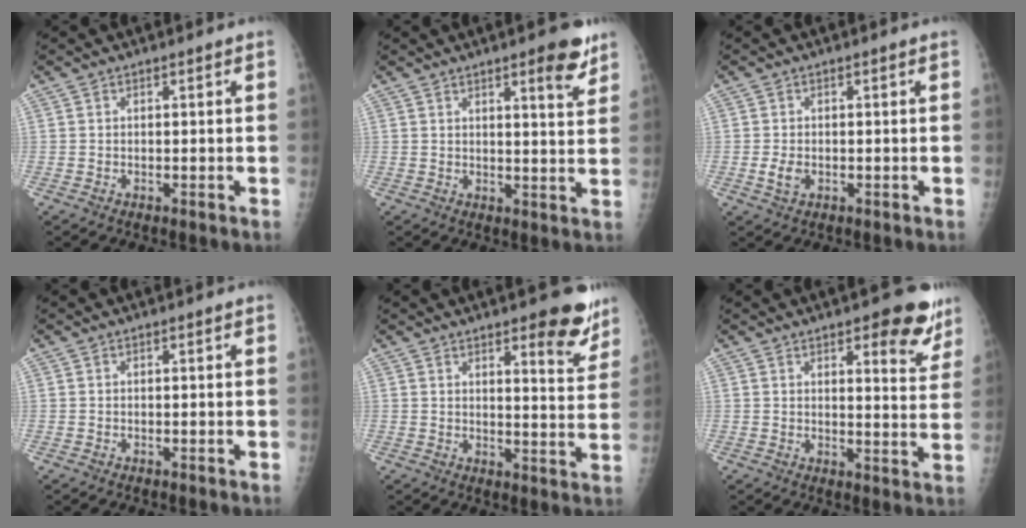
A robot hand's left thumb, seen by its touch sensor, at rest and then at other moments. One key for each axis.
{"total": 6.8, "fx": 4.3, "fy": 1.4, "fz": 5.0, "tx": -0.056, "ty": -0.025, "tz": 0.054}
{"total": 2.4, "fx": -0.4, "fy": 1.5, "fz": 1.8, "tx": -0.035, "ty": -0.002, "tz": -0.006}
{"total": 0.0}
{"total": 9.8, "fx": 6.5, "fy": 2.6, "fz": 6.8, "tx": -0.055, "ty": -0.040, "tz": 0.082}
{"total": 10.6, "fx": 6.7, "fy": 3.6, "fz": 7.5, "tx": -0.053, "ty": -0.035, "tz": 0.081}